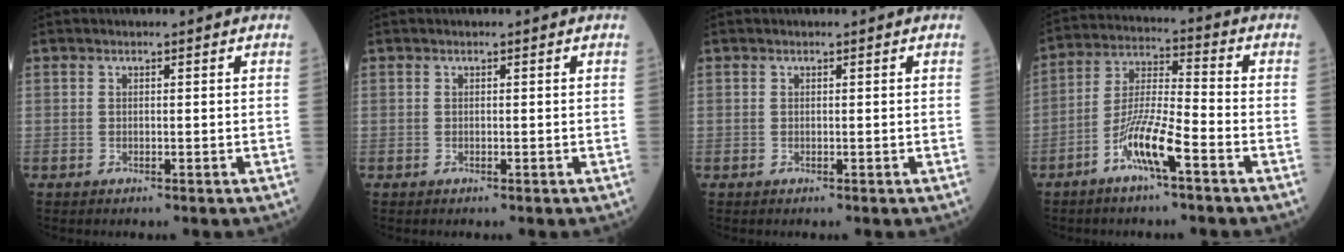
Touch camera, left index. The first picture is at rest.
{"total": 0.0}
{"total": 0.0}
{"total": 9.2, "force": [-5.0, 0.9, 7.7], "torque": [-0.159, -0.001, -0.098]}